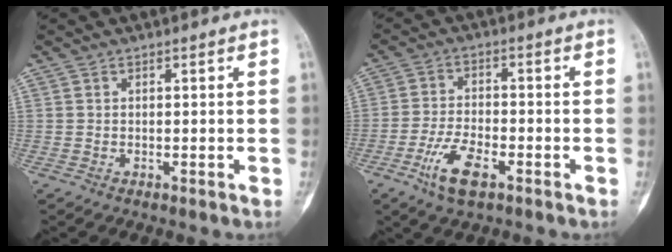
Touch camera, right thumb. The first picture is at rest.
{"total": 7.6, "force": [-3.9, 3.1, 5.7], "torque": [-0.113, 0.013, -0.073]}